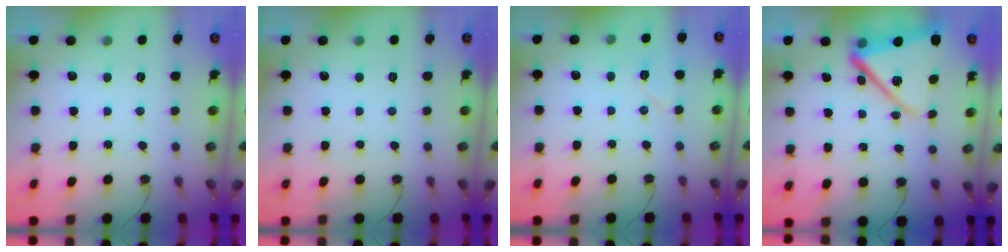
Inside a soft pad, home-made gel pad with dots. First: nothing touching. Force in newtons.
{"total": 0.0}
{"total": 5.7, "press": 5.5, "slide": 1.3}
{"total": 16.8, "press": 16.8, "slide": 1.5}